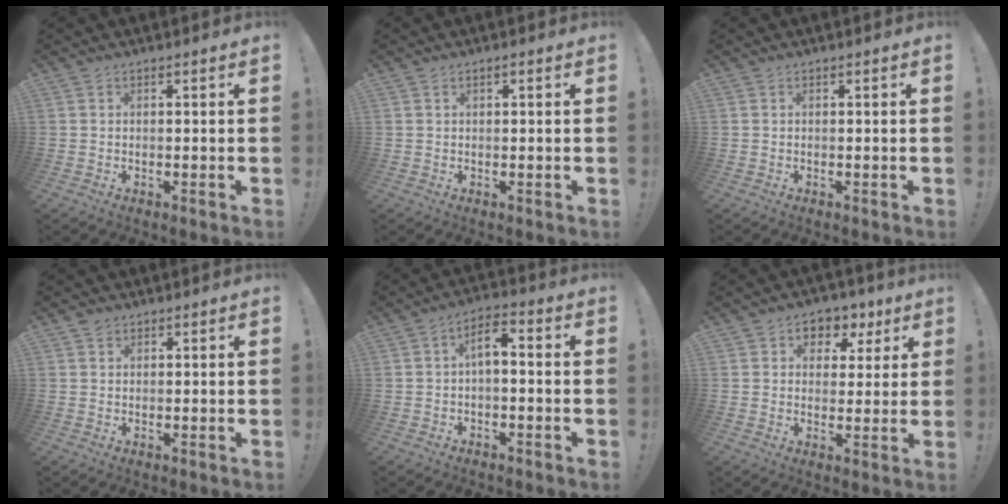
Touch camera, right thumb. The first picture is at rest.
{"total": 0.7, "force": [0.1, 0.4, 0.6], "torque": [-0.019, 0.006, 0.002]}
{"total": 0.0}
{"total": 1.5, "force": [1.2, 0.9, 0.3], "torque": [0.001, -0.003, 0.020]}
{"total": 5.6, "force": [-0.8, 2.6, 4.9], "torque": [-0.087, 0.013, -0.014]}
{"total": 6.1, "force": [2.3, 5.3, 1.8], "torque": [-0.010, -0.014, 0.043]}